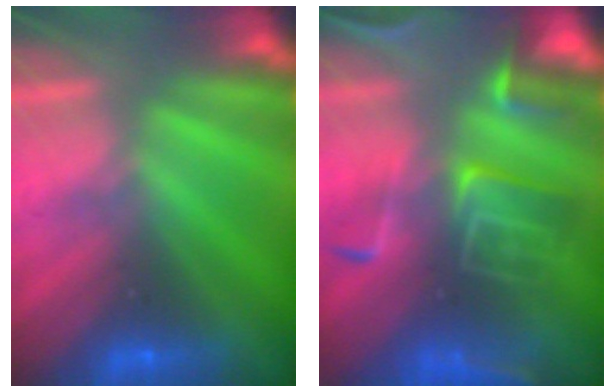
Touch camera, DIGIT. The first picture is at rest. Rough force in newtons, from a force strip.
{"total": 6.8}